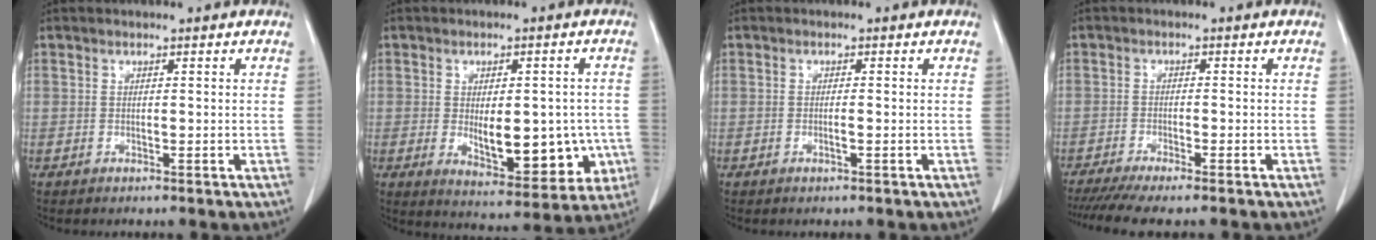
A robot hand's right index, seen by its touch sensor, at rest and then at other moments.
{"total": 12.7, "force": [-2.1, 5.8, 11.1], "torque": [-0.139, 0.001, -0.008]}
{"total": 0.9, "force": [-0.4, -0.1, 0.9], "torque": [-0.018, -0.001, -0.005]}
{"total": 8.1, "force": [-6.7, 0.3, 4.5], "torque": [-0.061, -0.017, -0.106]}